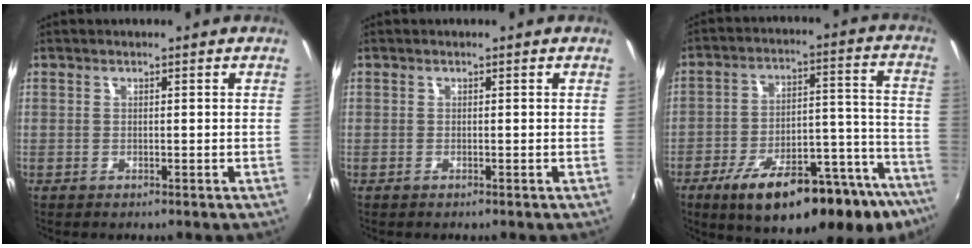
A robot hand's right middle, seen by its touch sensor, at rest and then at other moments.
{"total": 0.0}
{"total": 26.8, "force": [-19.6, 8.5, 16.2], "torque": [-0.226, -0.002, -0.267]}